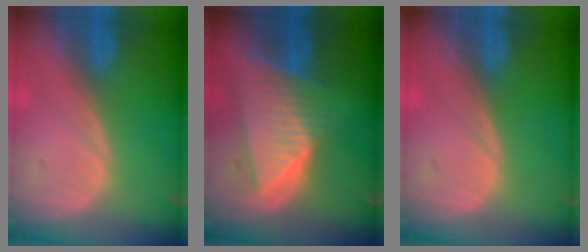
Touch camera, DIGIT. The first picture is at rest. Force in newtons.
{"total": 9.0, "press": 8.1, "slide": 3.9}
{"total": 0.0}